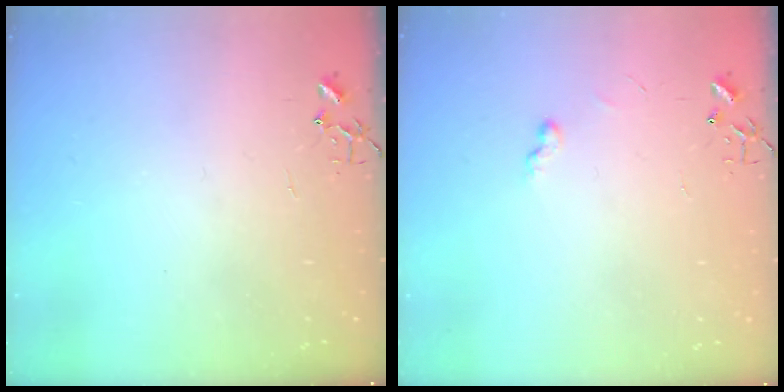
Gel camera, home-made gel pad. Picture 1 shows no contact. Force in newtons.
{"total": 5.2, "press": 5.2, "slide": 0.4}